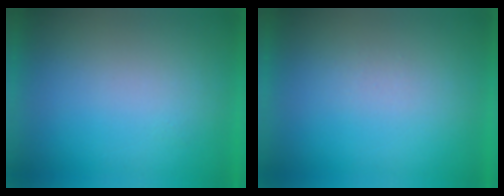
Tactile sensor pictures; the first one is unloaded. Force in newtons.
{"total": 1.4}